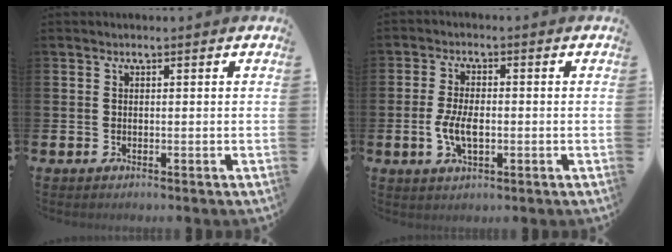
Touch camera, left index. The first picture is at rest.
{"total": 4.5, "force": [-0.6, 2.3, 3.9], "torque": [-0.070, 0.000, -0.014]}